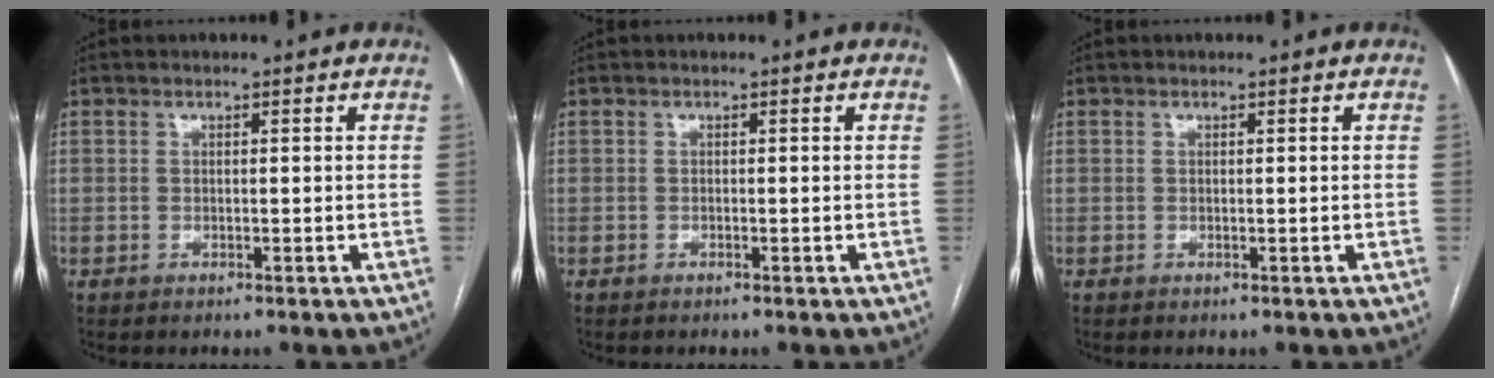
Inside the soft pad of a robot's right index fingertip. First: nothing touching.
{"total": 0.0}
{"total": 0.0}